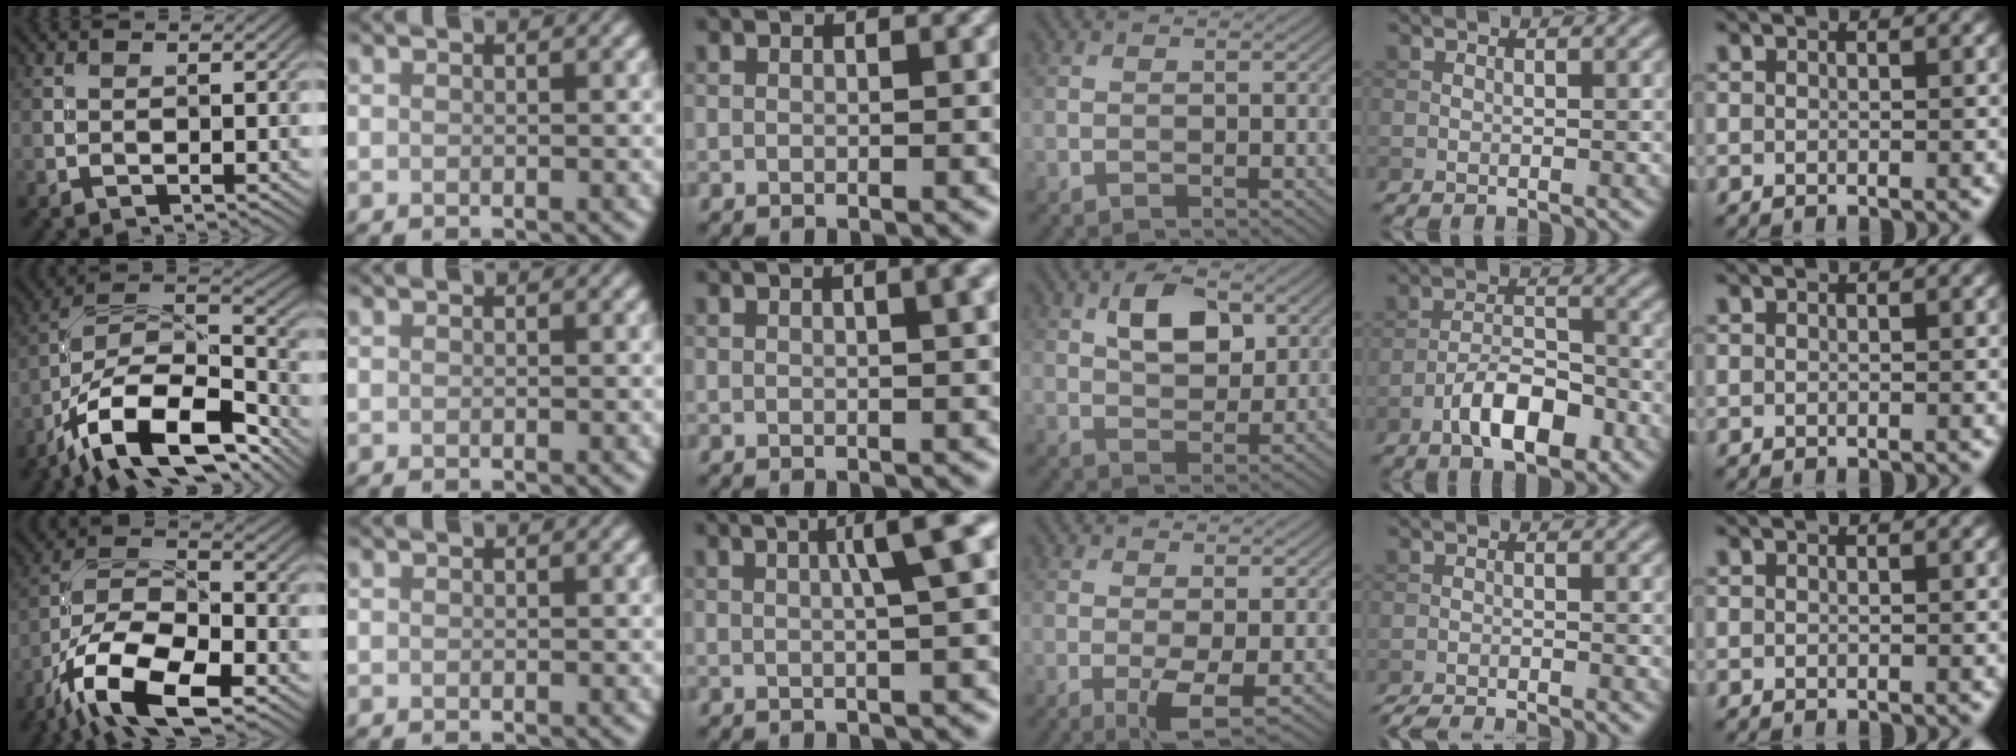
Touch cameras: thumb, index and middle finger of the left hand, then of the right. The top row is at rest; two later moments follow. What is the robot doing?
{"motion": "screw", "object": "medicine bottle"}